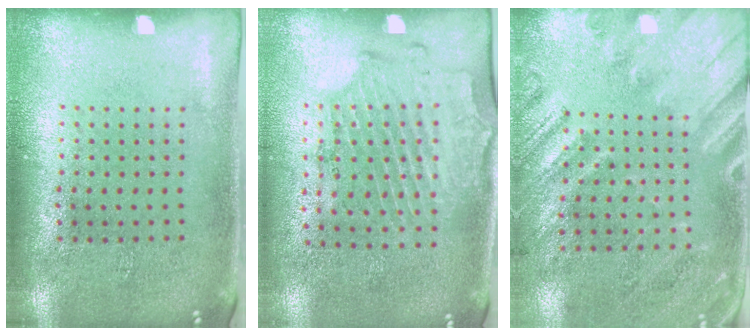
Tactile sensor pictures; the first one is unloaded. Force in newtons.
{"total": 1.7, "press": 1.4, "slide": 0.9}
{"total": 2.4, "press": 1.9, "slide": 1.6}